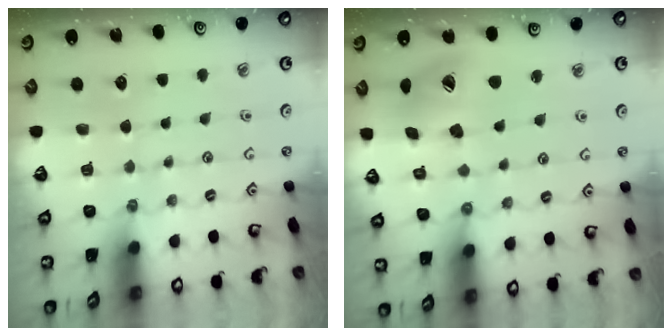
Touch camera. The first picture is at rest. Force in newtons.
{"total": 14.3, "press": 14.1, "slide": 2.2}